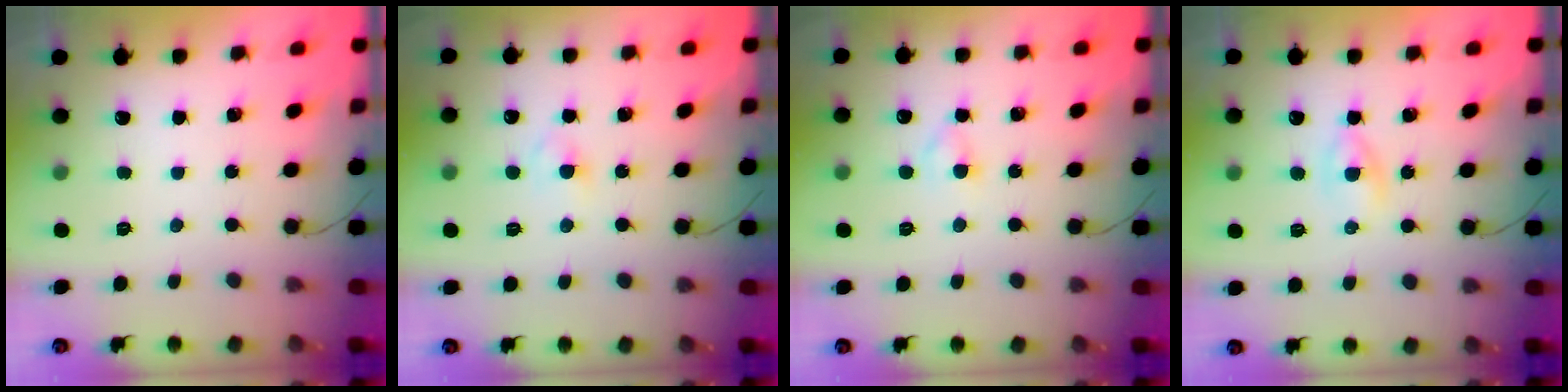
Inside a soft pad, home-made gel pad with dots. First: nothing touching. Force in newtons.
{"total": 2.3, "press": 2.1, "slide": 1.0}
{"total": 1.6, "press": 1.4, "slide": 0.8}
{"total": 2.4, "press": 2.2, "slide": 0.9}